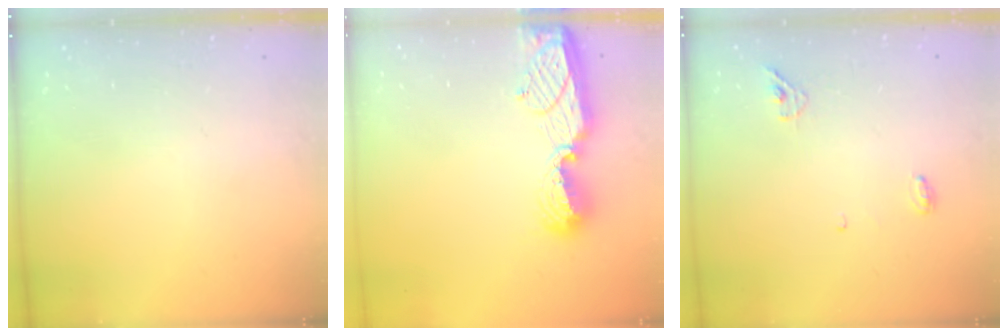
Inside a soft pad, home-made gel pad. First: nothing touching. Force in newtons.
{"total": 10.7, "press": 10.7, "slide": 1.0}
{"total": 5.1, "press": 5.0, "slide": 1.1}